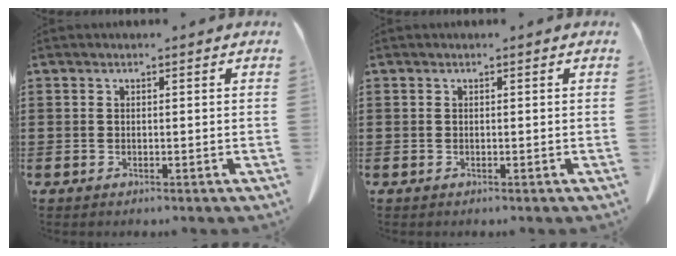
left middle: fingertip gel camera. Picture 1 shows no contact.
{"total": 0.0}